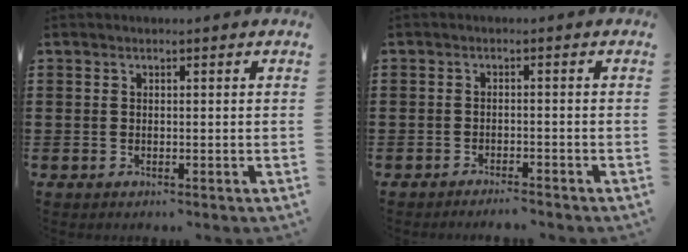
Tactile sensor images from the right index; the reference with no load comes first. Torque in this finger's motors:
{"motor_torque": [1.07, 1.07, -0.28, -0.10]}